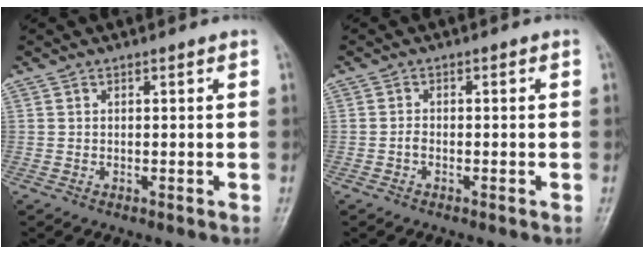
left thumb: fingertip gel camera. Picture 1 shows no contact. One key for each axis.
{"total": 0.9, "fx": -0.6, "fy": 0.5, "fz": 0.5, "tx": -0.013, "ty": 0.001, "tz": -0.016}